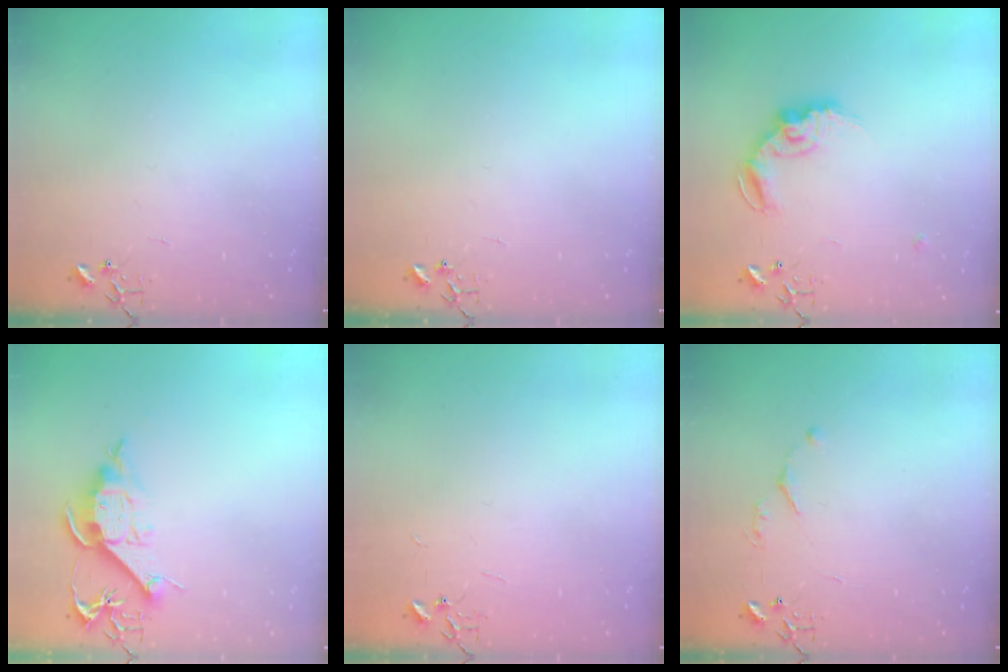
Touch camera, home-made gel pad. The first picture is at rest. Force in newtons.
{"total": 0.0}
{"total": 12.7, "press": 12.7, "slide": 0.5}
{"total": 10.6, "press": 10.6, "slide": 0.4}
{"total": 1.8, "press": 1.8, "slide": 0.2}
{"total": 4.3, "press": 4.3, "slide": 0.7}